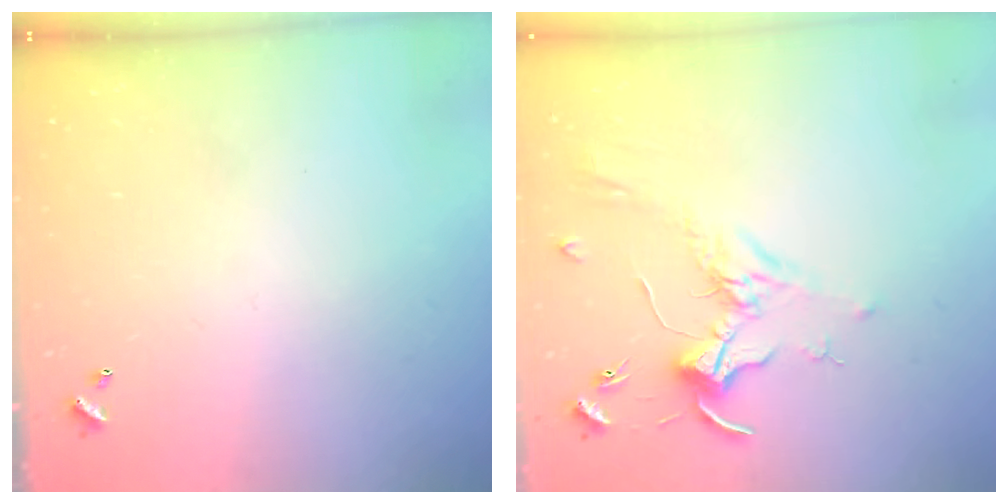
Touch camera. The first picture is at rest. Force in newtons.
{"total": 1.7, "press": 1.5, "slide": 0.8}